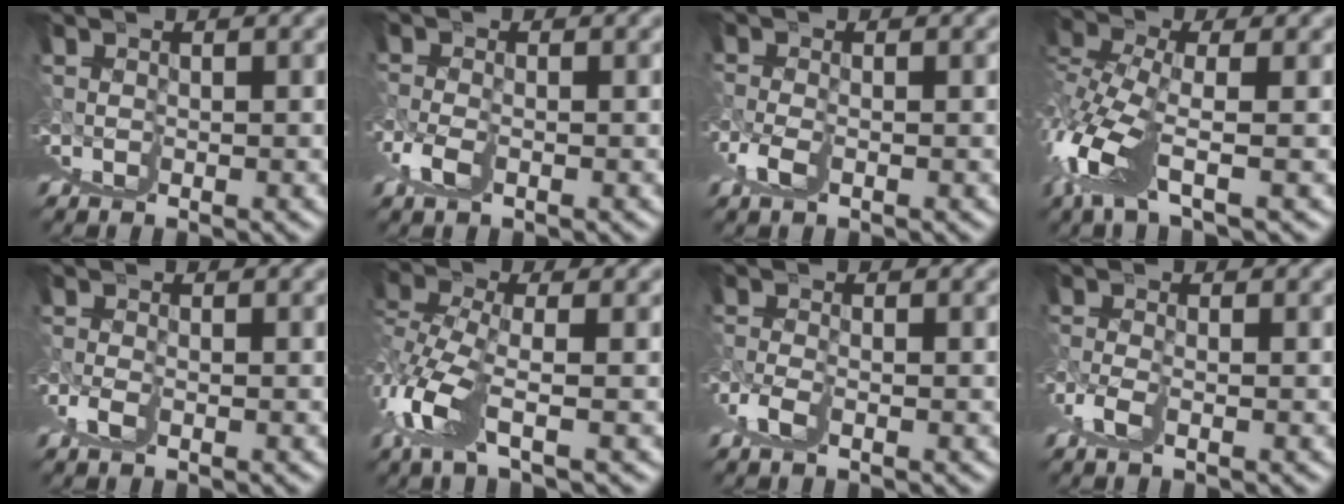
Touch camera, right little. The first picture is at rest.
{"total": 2.6, "force": [0.1, -2.4, -0.9], "torque": [0.011, -0.001, 0.014]}
{"total": 2.5, "force": [0.0, -2.4, -0.8], "torque": [0.010, 0.000, 0.013]}
{"total": 6.0, "force": [0.6, -5.9, 0.9], "torque": [-0.007, 0.014, 0.019]}
{"total": 2.7, "force": [-0.6, -2.4, -1.1], "torque": [0.014, -0.004, 0.004]}
{"total": 6.2, "force": [0.1, -6.2, 0.1], "torque": [0.007, 0.010, 0.014]}
{"total": 2.5, "force": [0.2, -2.4, -0.7], "torque": [0.009, 0.004, 0.012]}
{"total": 2.3, "force": [0.3, -2.2, -0.5], "torque": [0.006, 0.005, 0.014]}